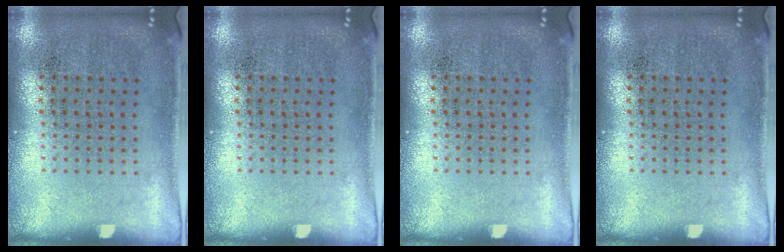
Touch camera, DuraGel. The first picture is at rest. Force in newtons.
{"total": 0.0}
{"total": 0.0}
{"total": 0.0}